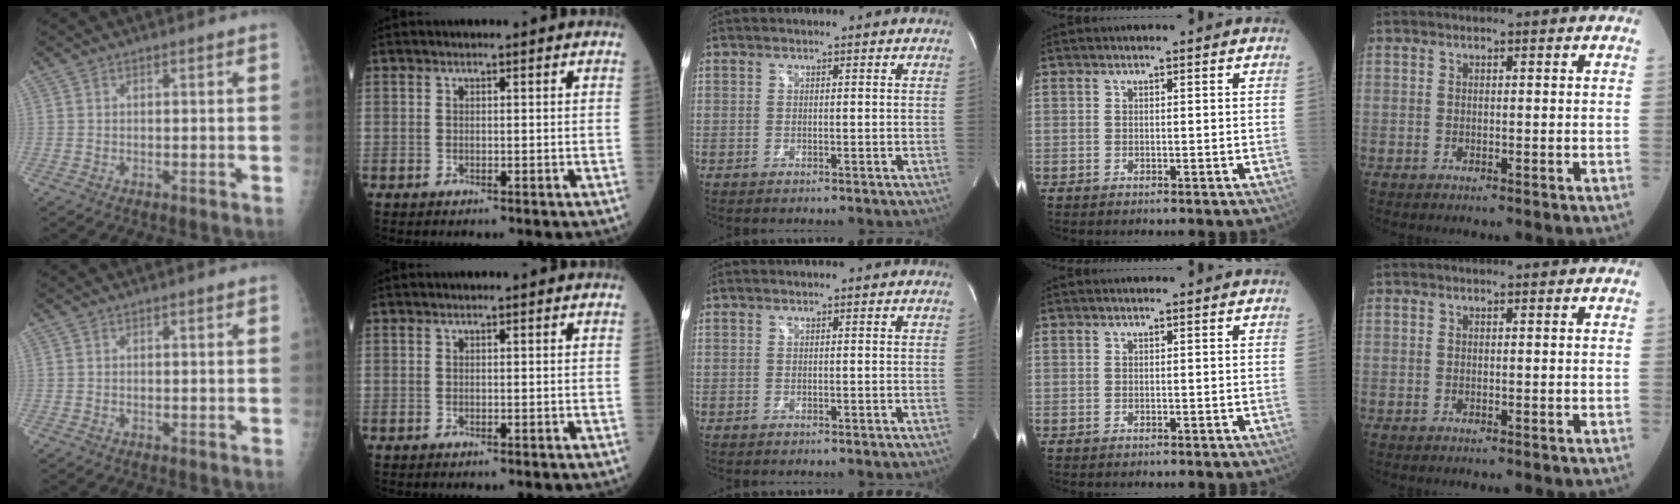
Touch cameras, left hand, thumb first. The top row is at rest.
{}